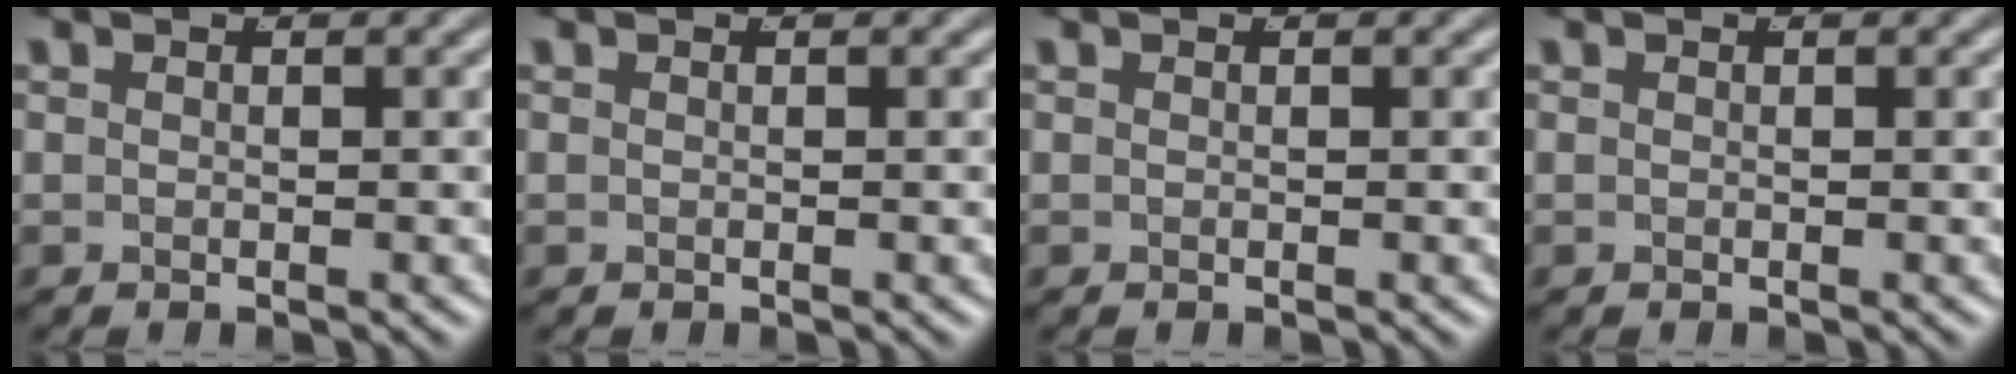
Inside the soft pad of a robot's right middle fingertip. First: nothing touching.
{"total": 0.0}
{"total": 0.0}
{"total": 0.0}